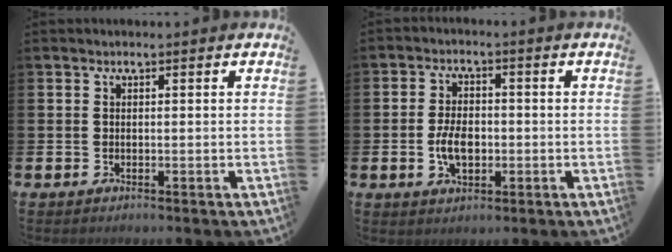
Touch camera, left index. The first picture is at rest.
{"total": 4.7, "force": [-0.9, 2.8, 3.7], "torque": [-0.061, -0.003, -0.020]}